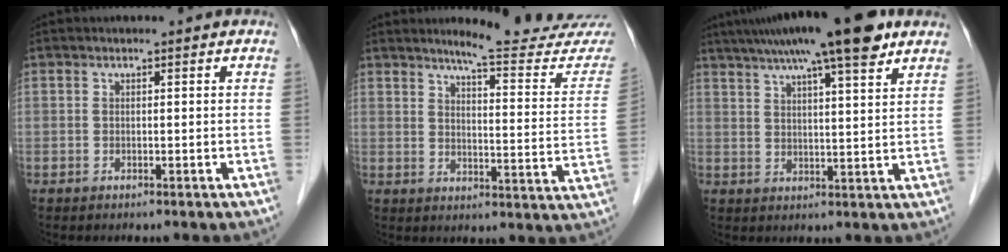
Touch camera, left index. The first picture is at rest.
{"total": 17.4, "force": [16.3, 0.4, 6.1], "torque": [-0.074, -0.089, 0.189]}
{"total": 16.1, "force": [11.6, 1.4, 11.0], "torque": [-0.182, 0.035, 0.167]}